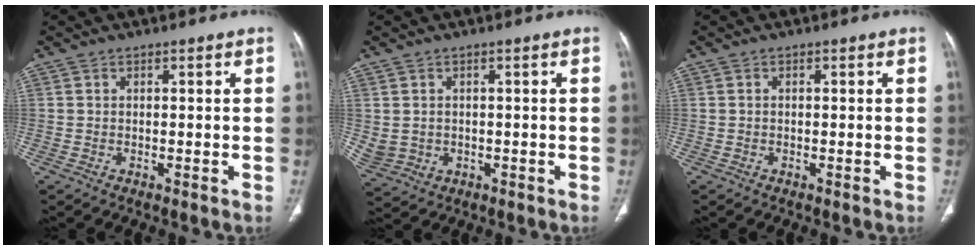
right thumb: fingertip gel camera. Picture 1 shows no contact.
{"total": 6.3, "force": [-0.2, 5.5, 3.1], "torque": [-0.084, 0.002, 0.017]}
{"total": 0.0}